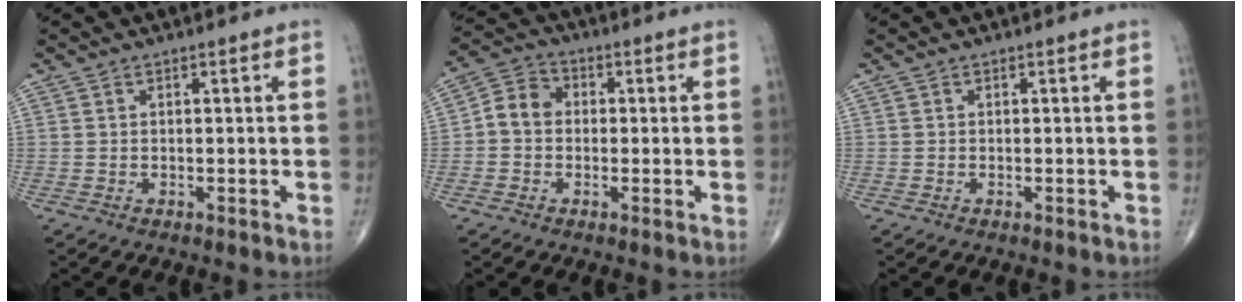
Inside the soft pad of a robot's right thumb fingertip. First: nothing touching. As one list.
[{"total": 5.9, "force": [-0.3, 5.0, 3.2], "torque": [-0.043, 0.022, -0.018]}, {"total": 0.0}]